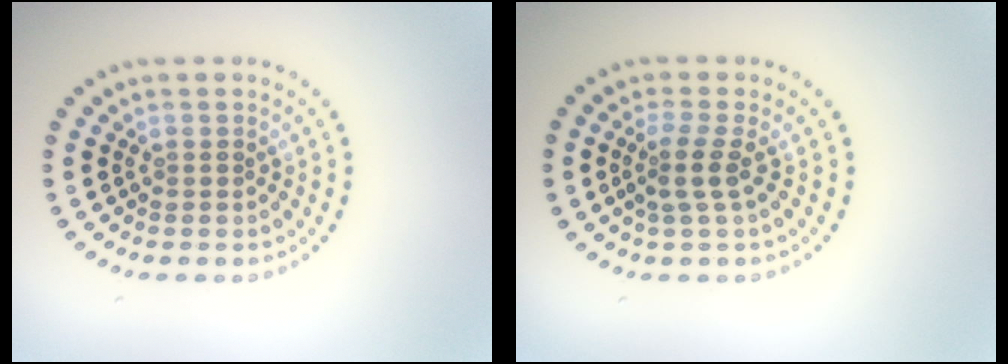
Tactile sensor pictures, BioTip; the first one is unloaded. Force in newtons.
{"total": 2.2, "press": 1.5, "slide": 1.6}